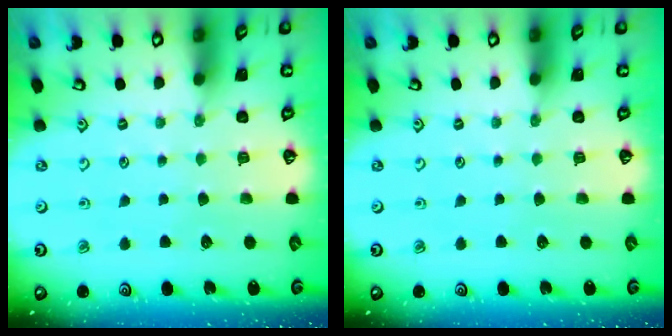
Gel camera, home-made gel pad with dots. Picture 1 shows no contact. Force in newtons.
{"total": 0.0}